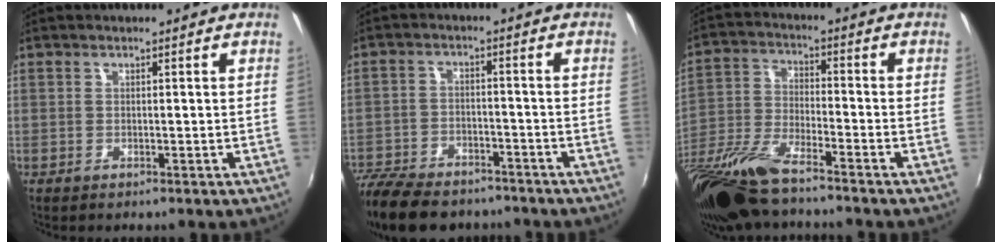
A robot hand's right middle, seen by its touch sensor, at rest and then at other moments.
{"total": 17.0, "force": [-13.5, 7.2, 7.6], "torque": [-0.185, -0.021, -0.218]}
{"total": 16.1, "force": [-12.3, 3.3, 9.9], "torque": [-0.212, -0.043, -0.239]}